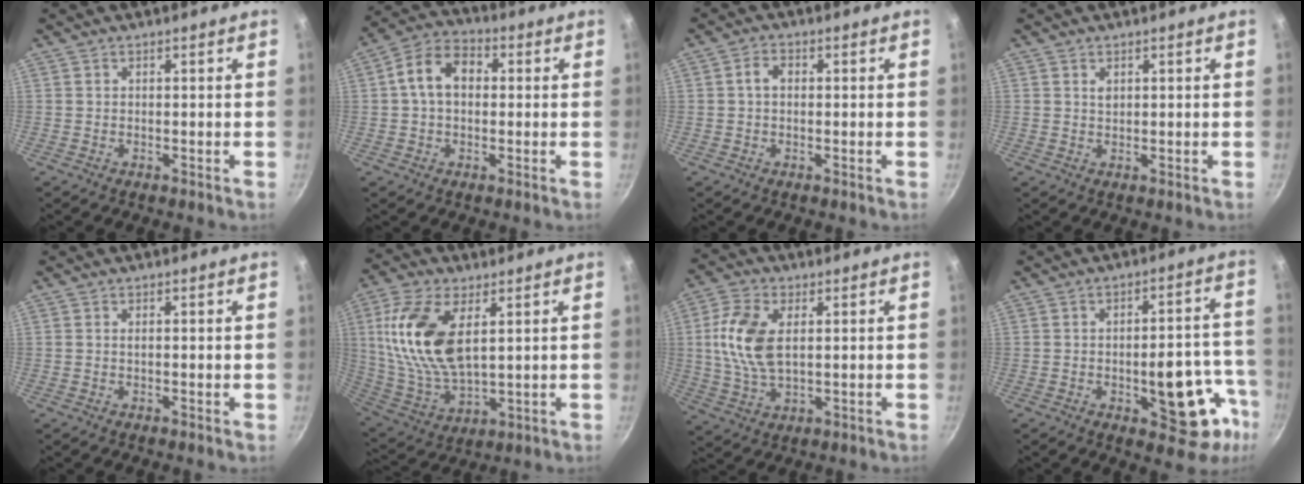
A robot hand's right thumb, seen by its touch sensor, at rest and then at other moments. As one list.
[{"total": 9.3, "force": [1.0, 6.6, 6.5], "torque": [-0.095, 0.026, 0.000]}, {"total": 2.6, "force": [0.1, 1.9, 1.8], "torque": [-0.030, 0.008, -0.002]}, {"total": 1.3, "force": [0.6, 0.8, 0.9], "torque": [-0.013, 0.001, 0.009]}, {"total": 0.6, "force": [0.1, 0.2, 0.6], "torque": [-0.009, 0.000, 0.000]}, {"total": 17.6, "force": [4.9, 8.9, 14.3], "torque": [-0.281, -0.017, 0.103]}, {"total": 11.4, "force": [1.9, 6.3, 9.3], "torque": [-0.187, 0.003, 0.035]}, {"total": 16.3, "force": [-5.4, 7.7, 13.2], "torque": [-0.098, 0.034, -0.066]}]